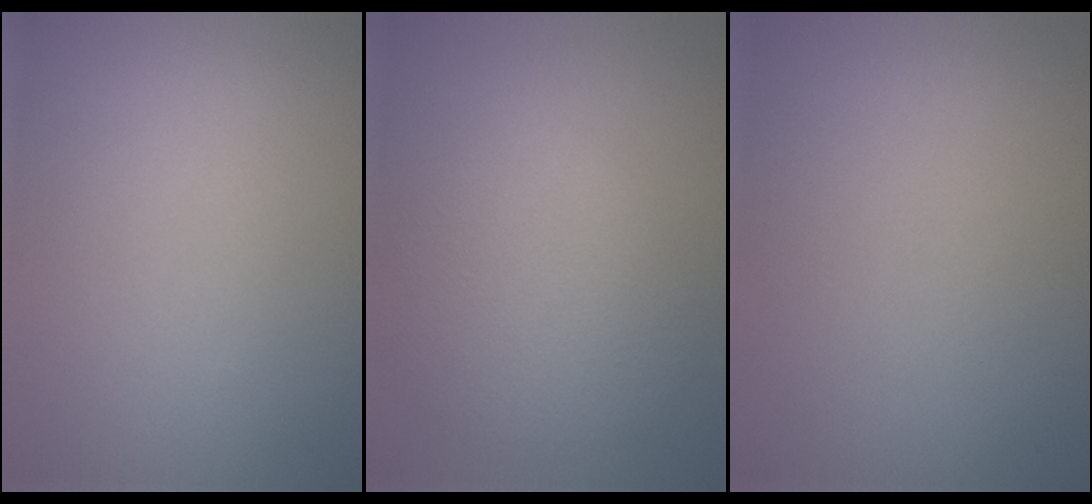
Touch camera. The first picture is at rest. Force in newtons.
{"total": 5.0, "press": 5.0, "slide": 0.1}
{"total": 0.0}